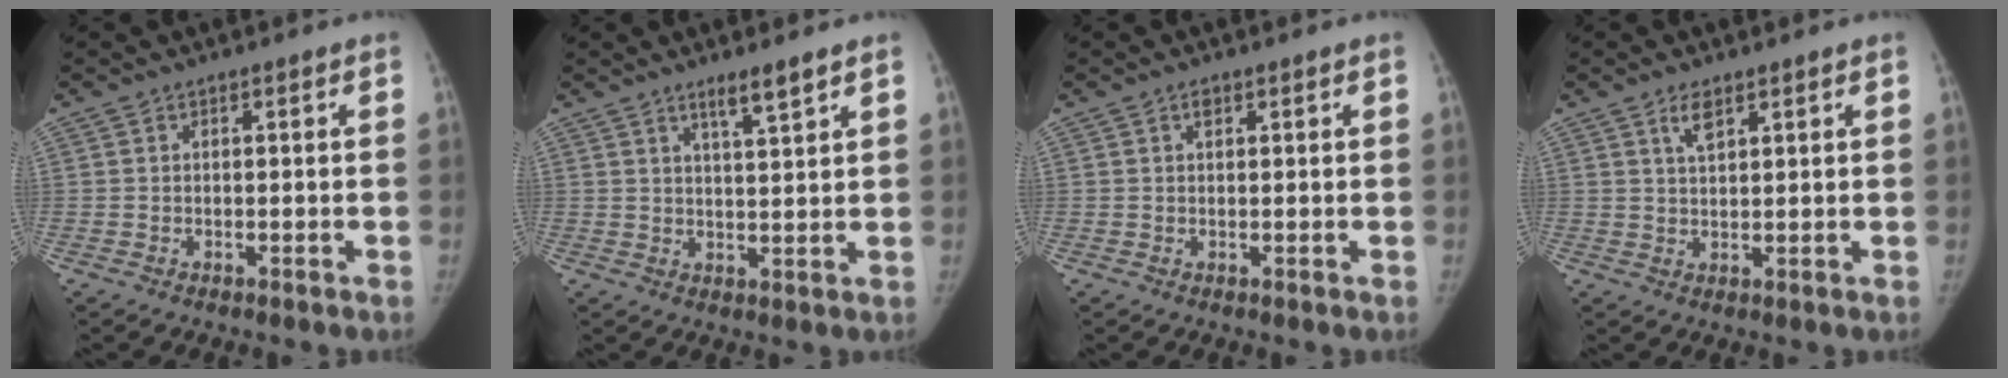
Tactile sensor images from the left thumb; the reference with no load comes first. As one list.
[{"total": 4.1, "force": [3.0, 0.2, 2.9], "torque": [-0.046, -0.024, 0.053]}, {"total": 1.1, "force": [0.5, 0.6, 0.7], "torque": [-0.007, -0.001, 0.007]}, {"total": 3.1, "force": [2.0, 1.2, 2.0], "torque": [-0.035, -0.008, 0.040]}]